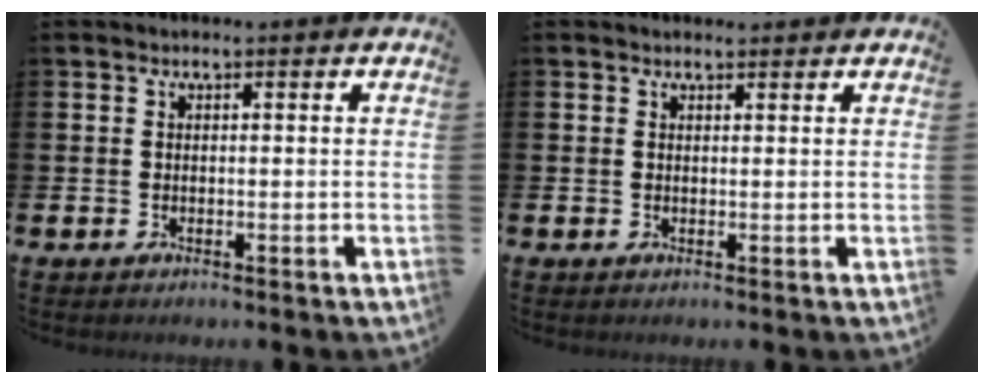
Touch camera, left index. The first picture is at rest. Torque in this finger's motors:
{"motor_torque": [0.58, -1.56, 0.04, 0.01]}